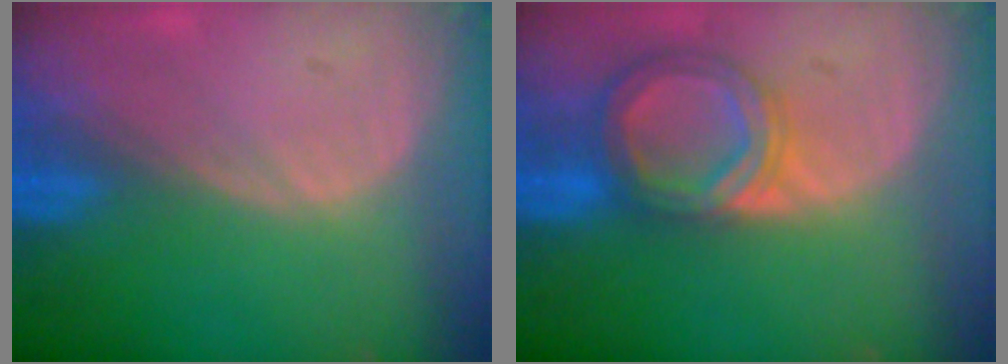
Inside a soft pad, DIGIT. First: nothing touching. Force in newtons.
{"total": 6.7, "press": 6.2, "slide": 2.5}